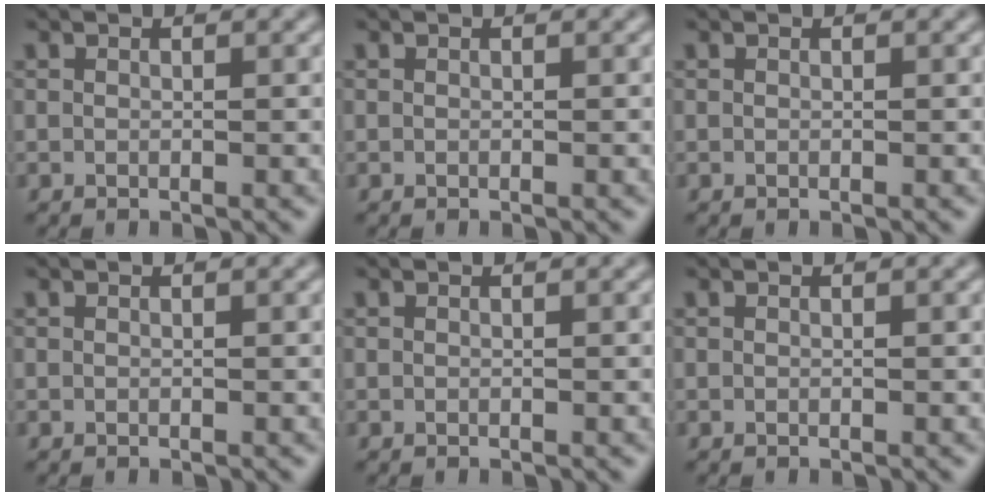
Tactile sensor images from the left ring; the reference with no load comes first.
{"total": 0.0}
{"total": 0.0}
{"total": 0.0}
{"total": 0.0}
{"total": 0.0}